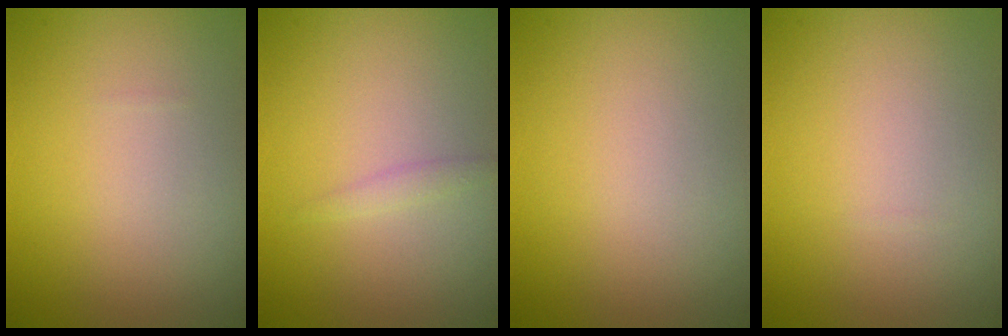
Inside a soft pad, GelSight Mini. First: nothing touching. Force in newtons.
{"total": 0.7, "press": 0.7, "slide": 0.1}
{"total": 0.0}
{"total": 0.0}